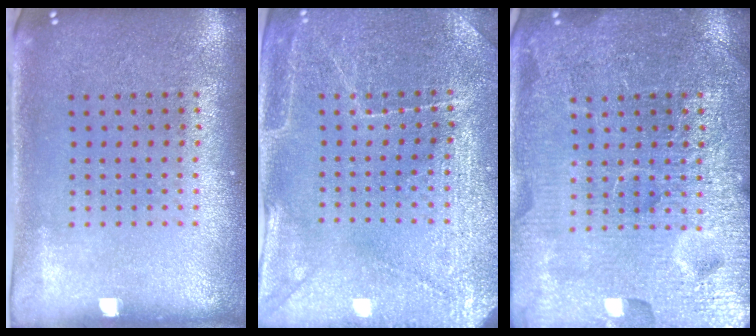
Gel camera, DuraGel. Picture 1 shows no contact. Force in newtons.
{"total": 3.2, "press": 3.2, "slide": 0.4}
{"total": 7.0, "press": 7.0, "slide": 0.8}